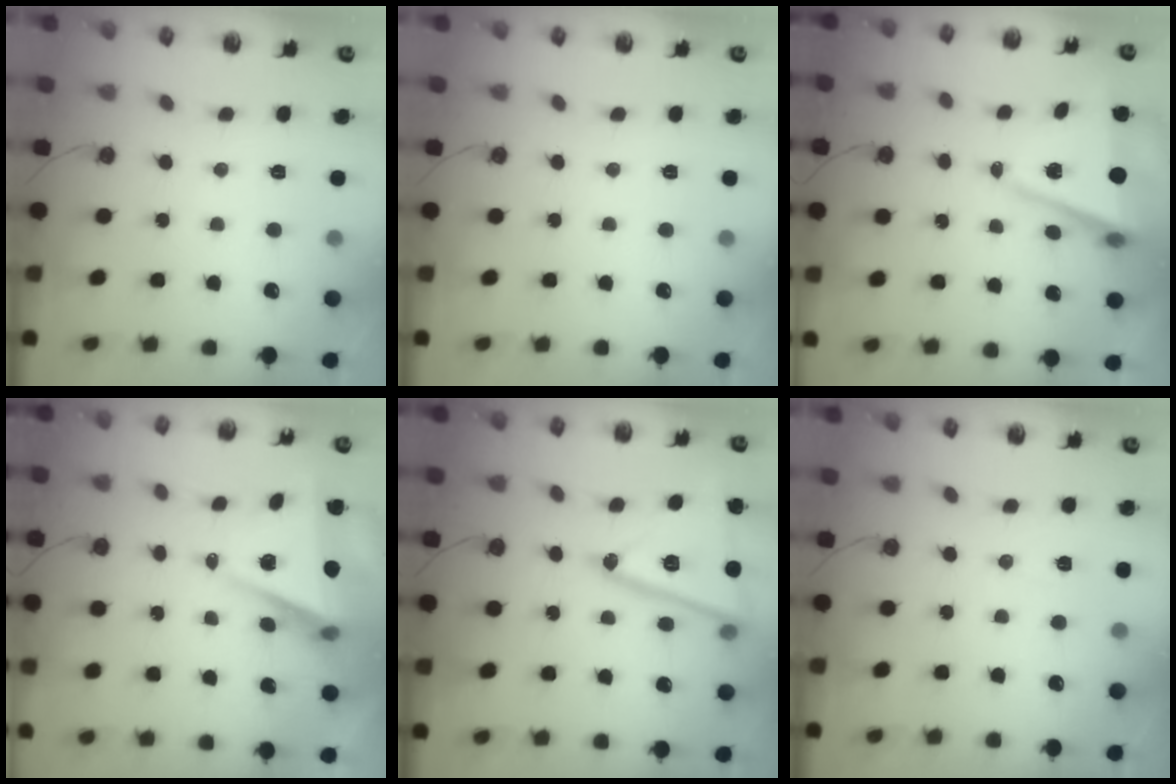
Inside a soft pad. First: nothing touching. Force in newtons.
{"total": 0.0}
{"total": 8.1, "press": 7.4, "slide": 3.4}
{"total": 7.2, "press": 5.7, "slide": 4.4}
{"total": 19.8, "press": 19.7, "slide": 2.3}
{"total": 3.7, "press": 3.6, "slide": 0.9}